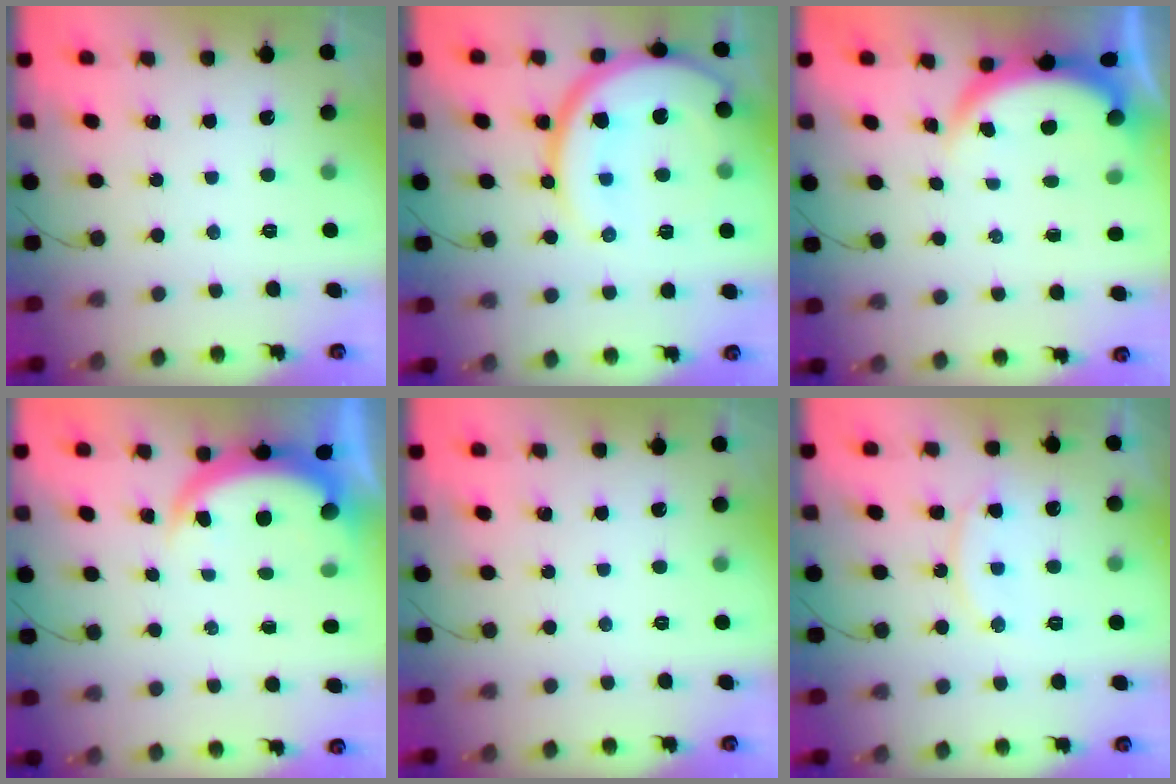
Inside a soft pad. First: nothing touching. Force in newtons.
{"total": 18.7, "press": 18.6, "slide": 2.1}
{"total": 3.8, "press": 3.8, "slide": 0.1}
{"total": 4.5, "press": 4.5, "slide": 0.3}
{"total": 0.0}
{"total": 11.9, "press": 11.9, "slide": 0.8}